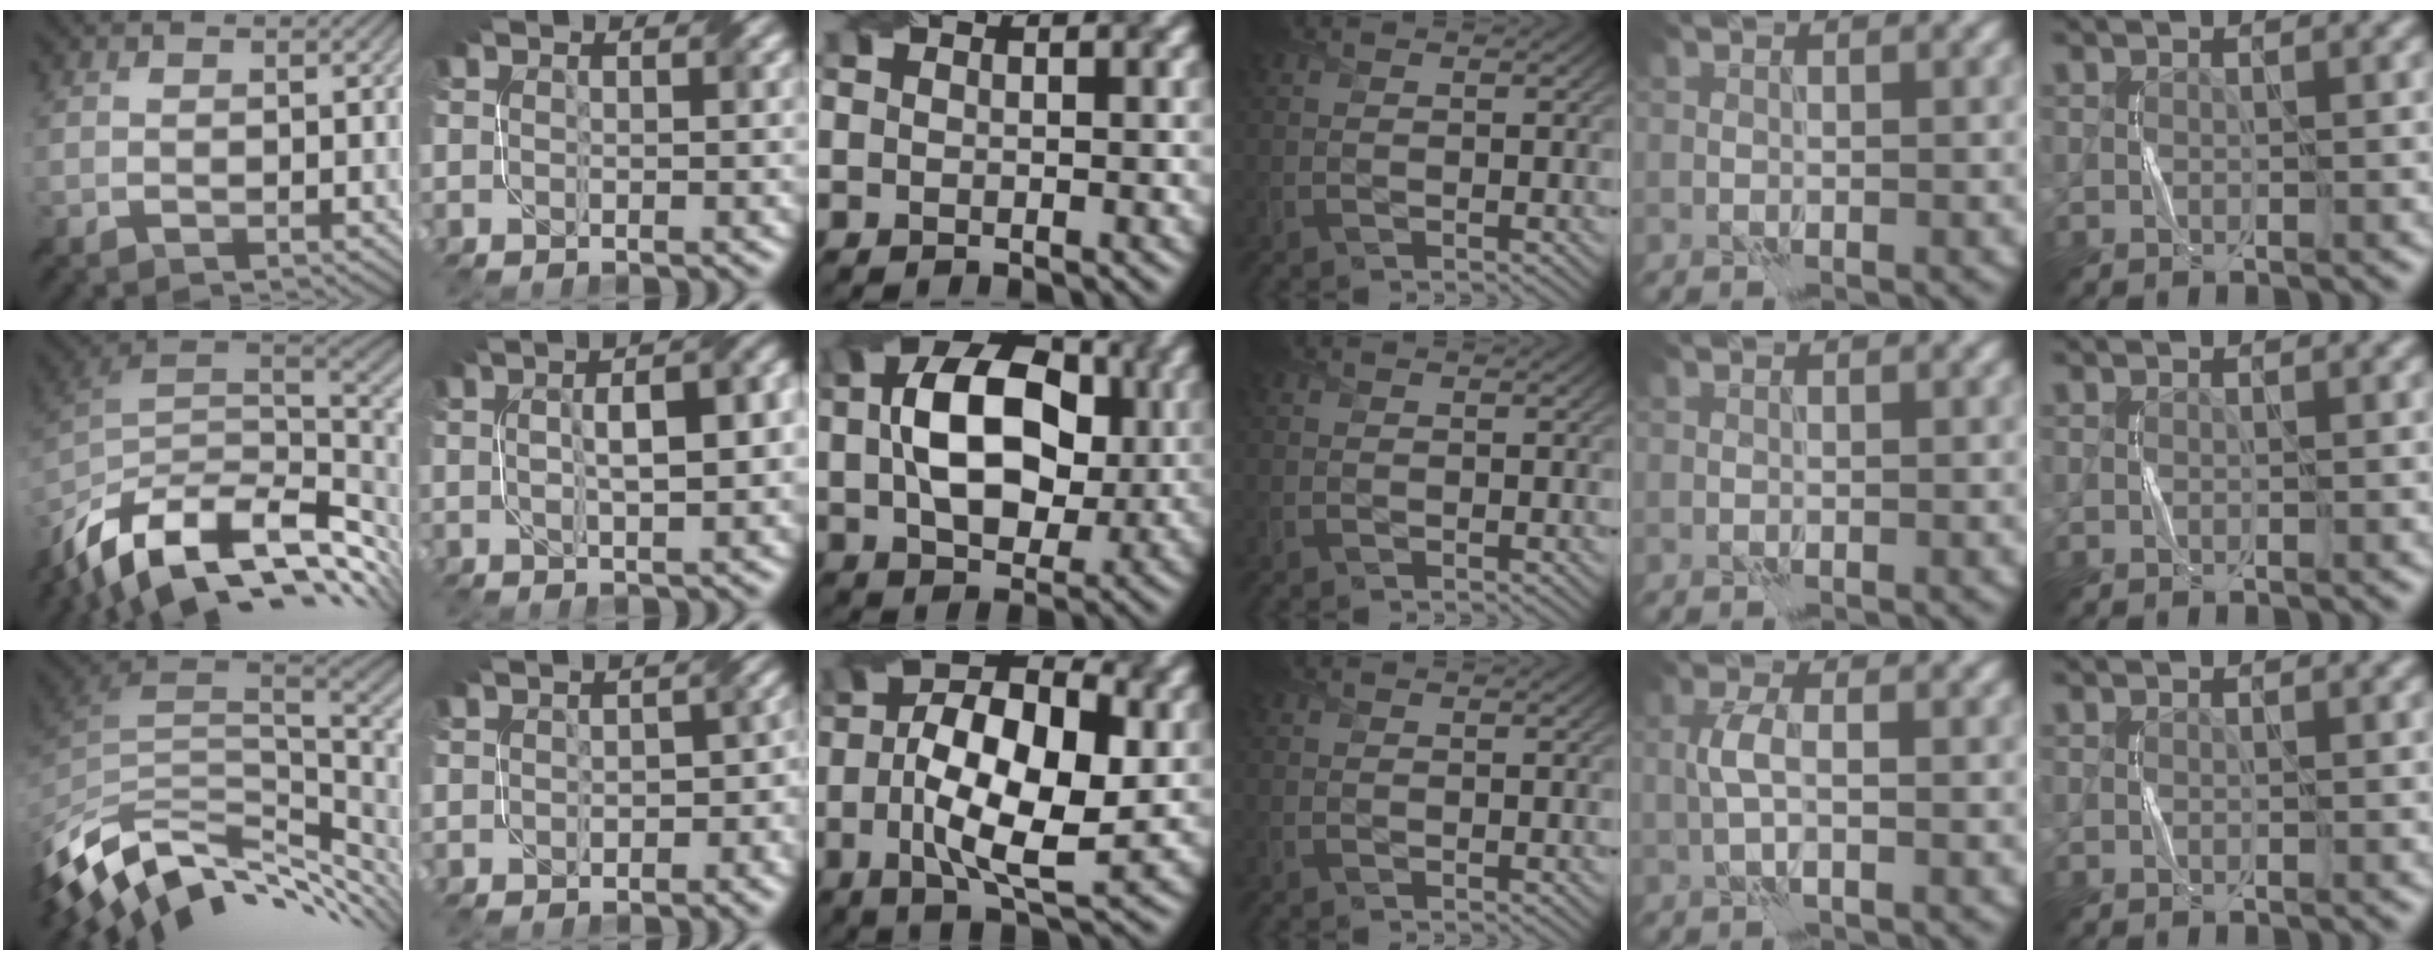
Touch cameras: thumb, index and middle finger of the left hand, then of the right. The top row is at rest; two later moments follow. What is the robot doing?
{"motion": "twist", "object": "screw"}